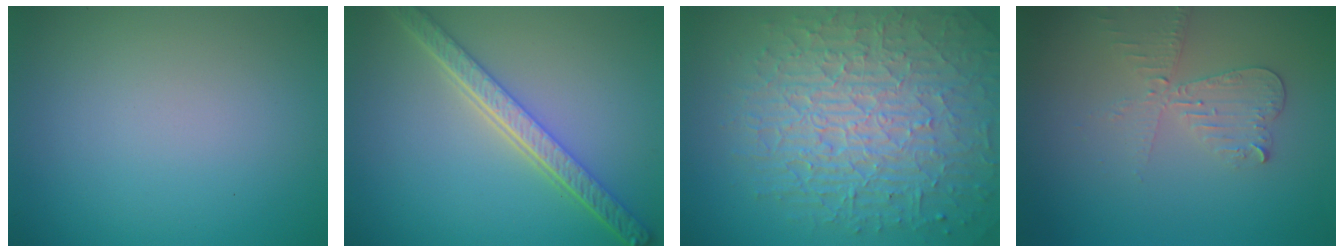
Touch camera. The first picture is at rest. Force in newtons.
{"total": 5.2, "press": 4.1, "slide": 3.3}
{"total": 10.3, "press": 6.8, "slide": 7.7}
{"total": 3.0, "press": 2.8, "slide": 1.1}